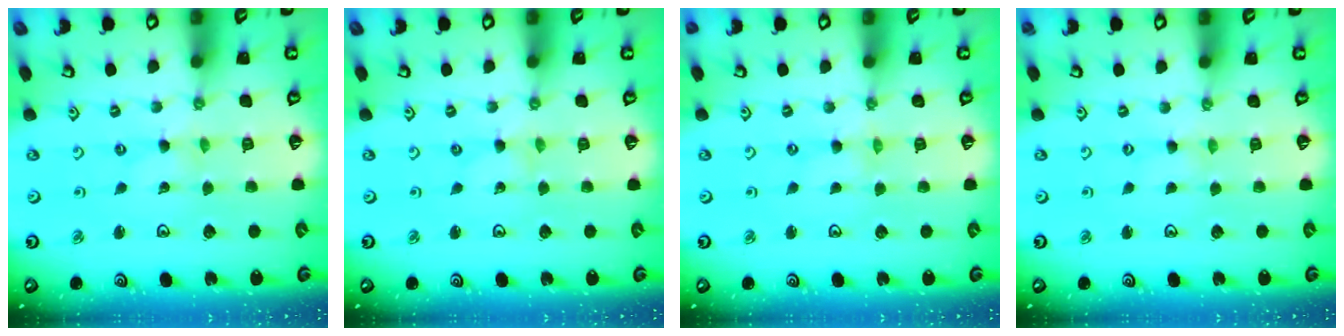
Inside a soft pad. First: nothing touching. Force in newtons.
{"total": 0.0}
{"total": 0.0}
{"total": 0.0}